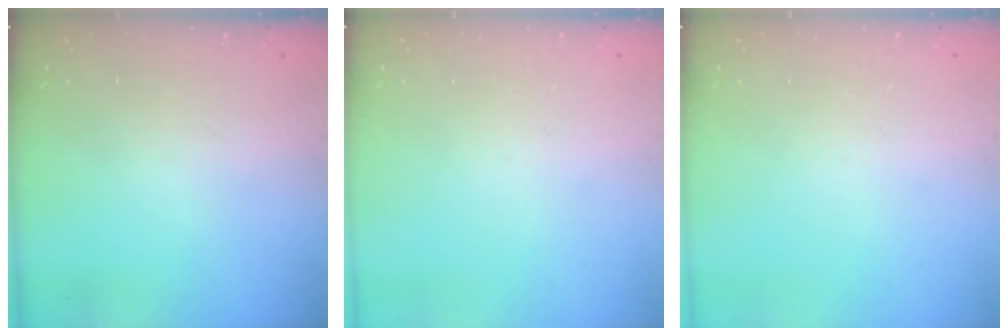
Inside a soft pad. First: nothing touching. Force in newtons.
{"total": 0.0}
{"total": 0.0}